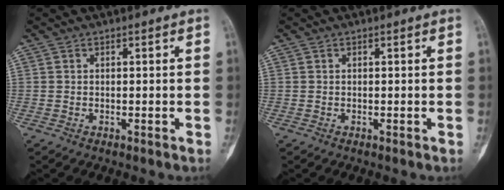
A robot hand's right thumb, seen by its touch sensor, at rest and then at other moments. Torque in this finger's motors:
{"motor_torque": [0.15, 0.07, -0.09, 0.03, 0.03]}